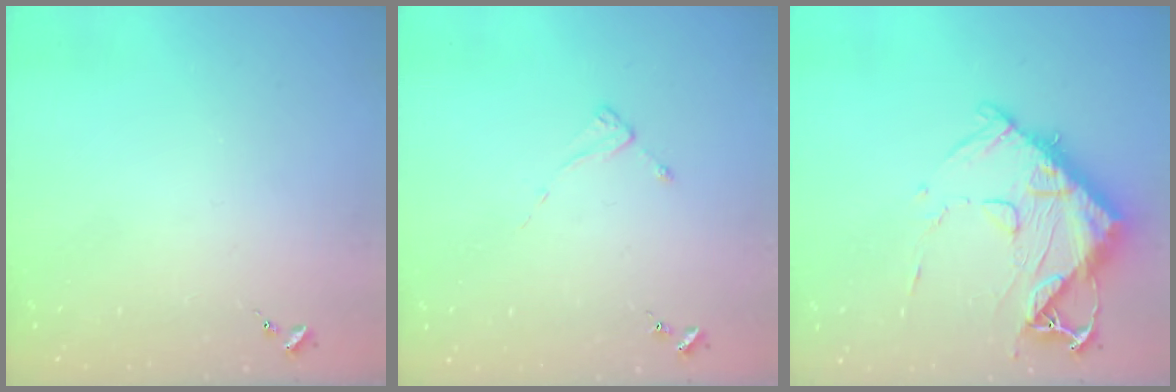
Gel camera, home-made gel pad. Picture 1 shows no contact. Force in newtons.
{"total": 2.0, "press": 2.0, "slide": 0.3}
{"total": 15.6, "press": 15.6, "slide": 1.1}